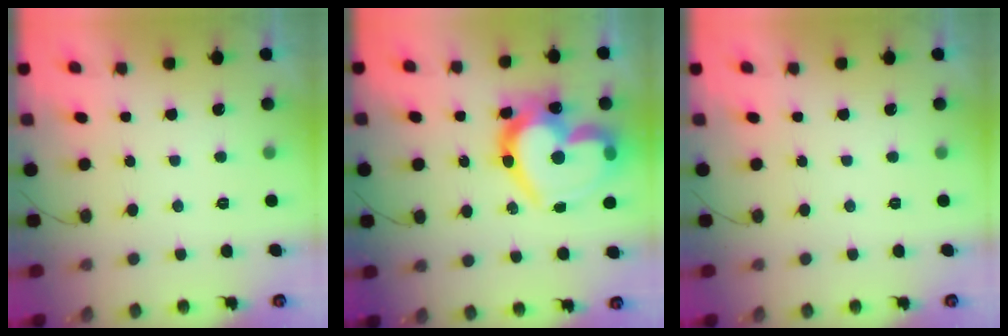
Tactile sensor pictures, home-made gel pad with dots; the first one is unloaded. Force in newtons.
{"total": 27.4, "press": 27.4, "slide": 2.2}
{"total": 0.0}